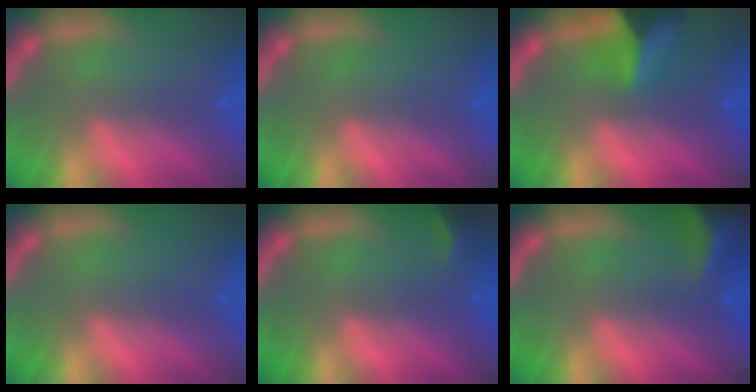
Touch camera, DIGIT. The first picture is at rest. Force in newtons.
{"total": 0.0}
{"total": 6.5}
{"total": 0.0}
{"total": 1.9}
{"total": 6.5}